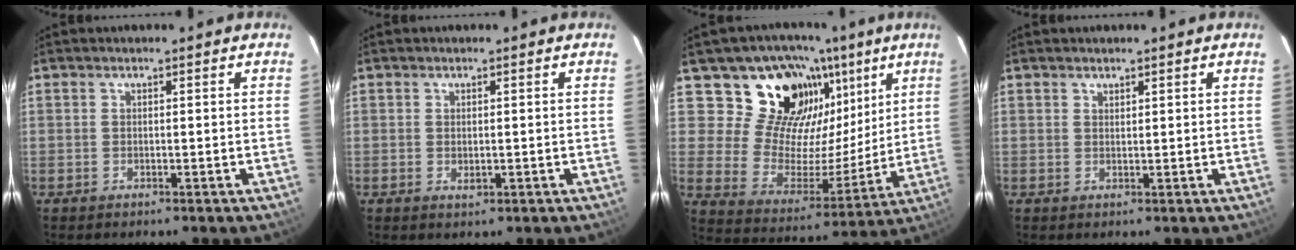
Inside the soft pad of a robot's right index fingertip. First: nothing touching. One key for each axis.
{"total": 1.3, "fx": -0.1, "fy": 0.8, "fz": 1.1, "tx": -0.018, "ty": 0.000, "tz": 0.001}
{"total": 19.5, "fx": 11.4, "fy": 13.2, "fz": 8.7, "tx": -0.158, "ty": 0.007, "tz": 0.213}
{"total": 0.9, "fx": 0.8, "fy": 0.3, "fz": 0.1, "tx": -0.003, "ty": 0.001, "tz": 0.015}